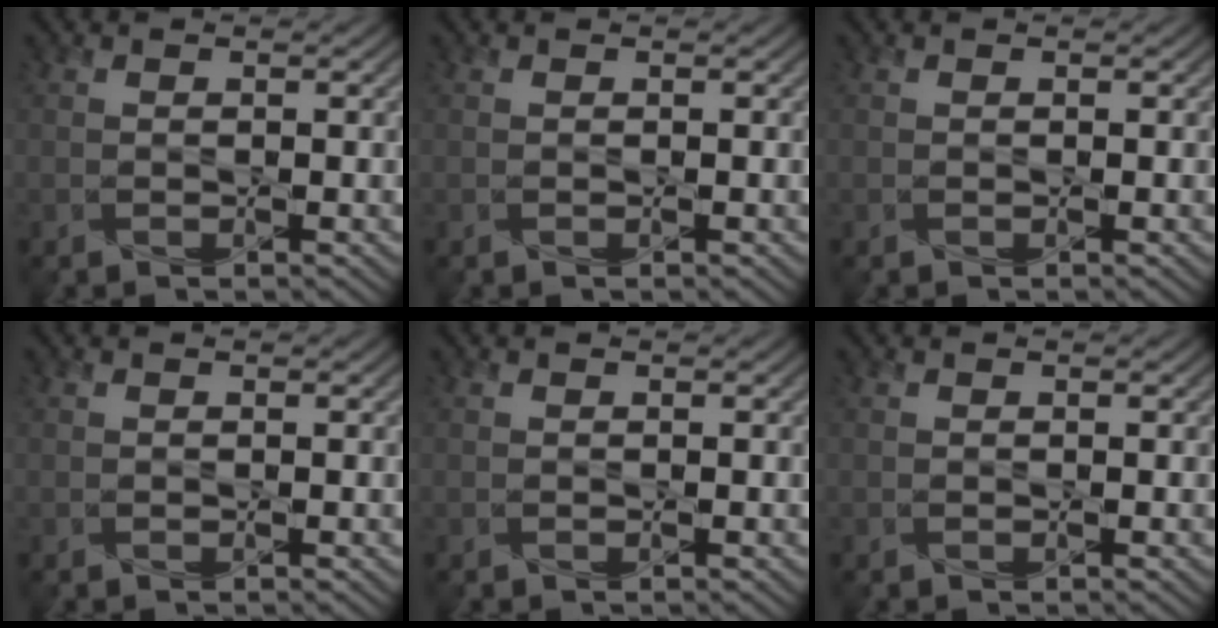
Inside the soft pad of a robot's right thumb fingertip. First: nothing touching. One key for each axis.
{"total": 0.0}
{"total": 0.0}
{"total": 0.0}
{"total": 0.0}
{"total": 0.0}